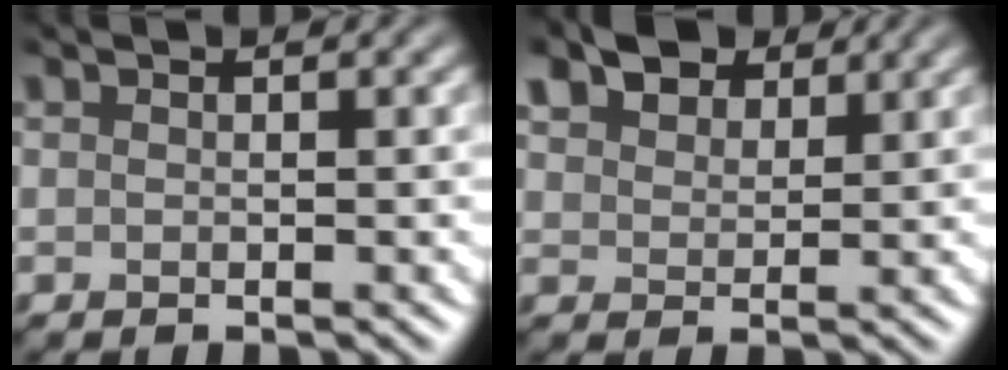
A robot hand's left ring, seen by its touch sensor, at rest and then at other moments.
{"total": 6.1, "force": [4.1, 3.3, 2.9], "torque": [-0.078, 0.014, 0.069]}